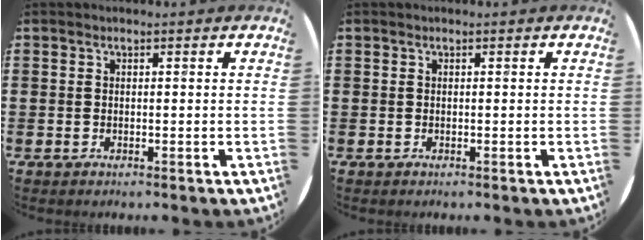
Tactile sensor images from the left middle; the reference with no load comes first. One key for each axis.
{"total": 0.0}